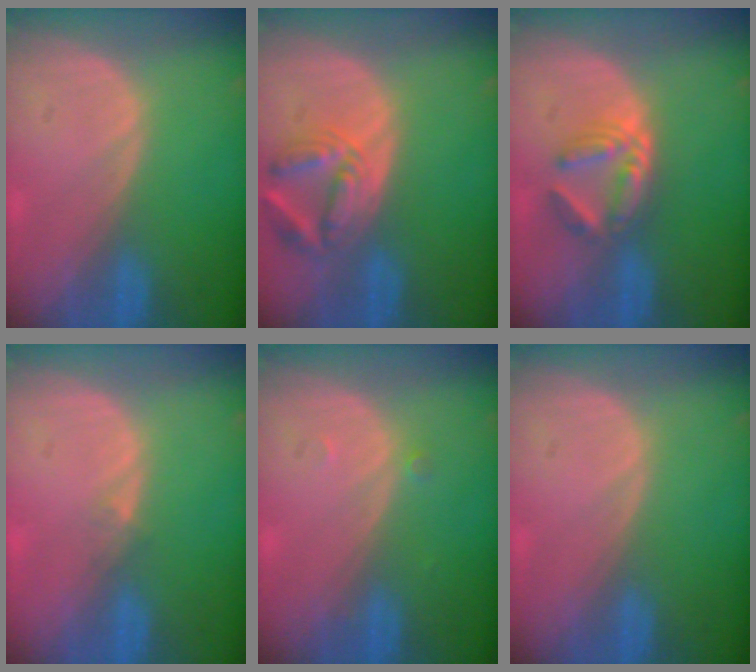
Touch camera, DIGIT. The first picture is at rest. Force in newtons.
{"total": 6.8, "press": 6.3, "slide": 2.6}
{"total": 5.9, "press": 5.2, "slide": 2.9}
{"total": 0.9, "press": 0.7, "slide": 0.6}
{"total": 0.7, "press": 0.7, "slide": 0.1}
{"total": 0.0}